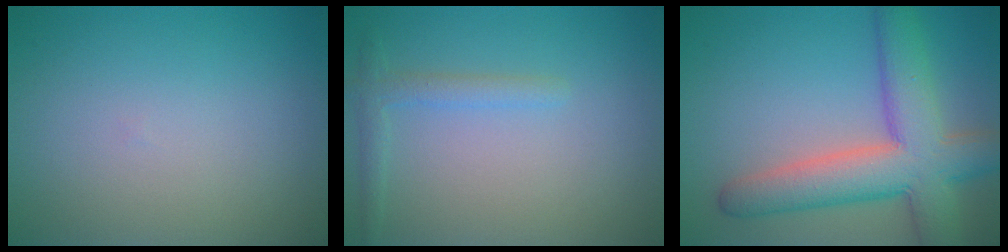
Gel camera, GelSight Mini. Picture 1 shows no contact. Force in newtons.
{"total": 1.7, "press": 1.7, "slide": 0.1}
{"total": 8.5, "press": 8.5, "slide": 0.5}